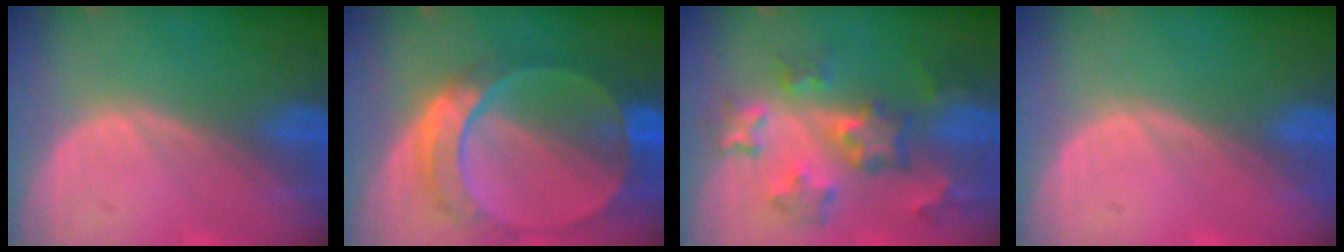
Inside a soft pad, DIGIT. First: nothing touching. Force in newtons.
{"total": 9.8, "press": 8.3, "slide": 5.1}
{"total": 8.6, "press": 7.7, "slide": 3.7}
{"total": 0.0}